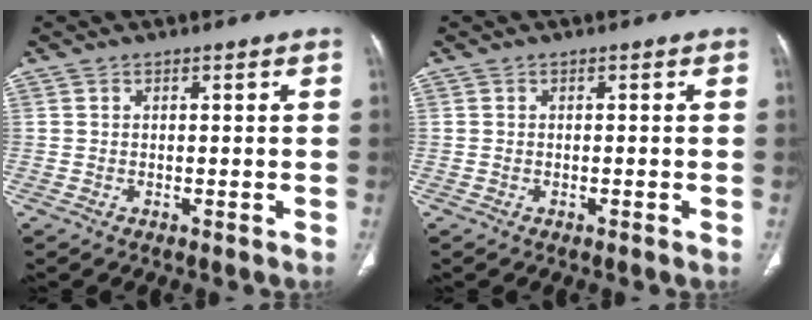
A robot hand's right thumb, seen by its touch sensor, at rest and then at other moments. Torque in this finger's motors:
{"motor_torque": [0.27, 0.05, 0.22, 0.06, 0.04]}